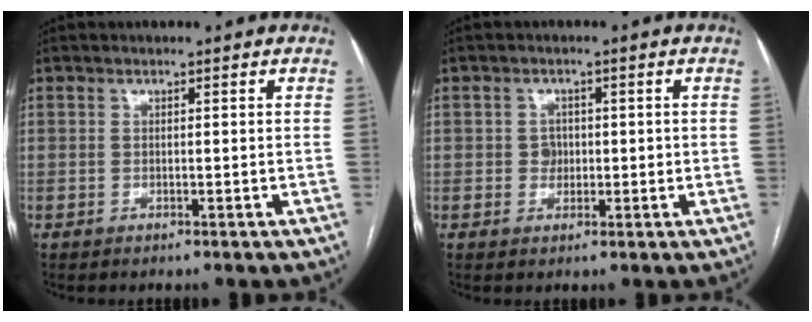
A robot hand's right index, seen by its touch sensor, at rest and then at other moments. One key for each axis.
{"total": 2.2, "fx": 0.0, "fy": 2.0, "fz": 0.9, "tx": -0.009, "ty": 0.004, "tz": 0.000}